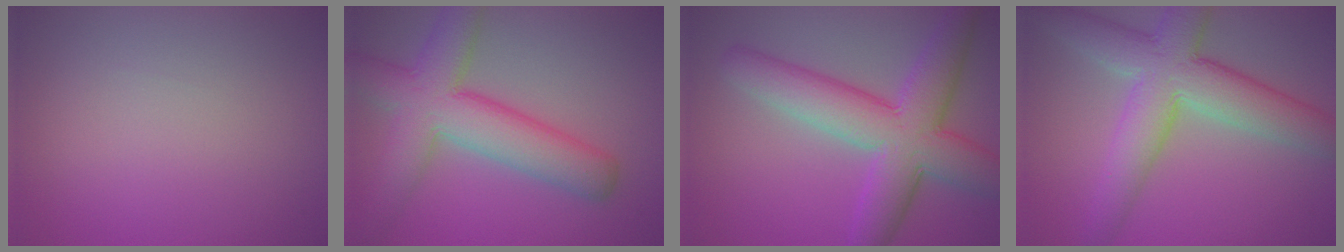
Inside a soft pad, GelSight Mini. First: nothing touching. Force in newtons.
{"total": 8.3, "press": 8.3, "slide": 0.3}
{"total": 8.6, "press": 8.6, "slide": 0.3}
{"total": 8.3, "press": 8.3, "slide": 0.5}